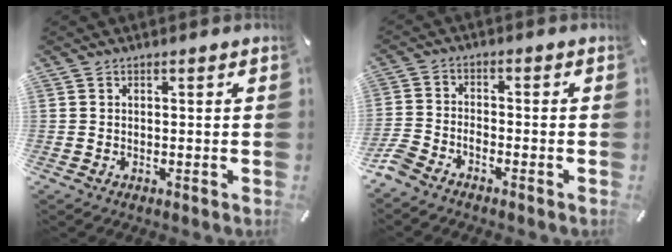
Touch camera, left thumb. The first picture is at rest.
{"total": 4.2, "force": [-3.6, 1.5, 1.6], "torque": [-0.058, 0.002, -0.076]}